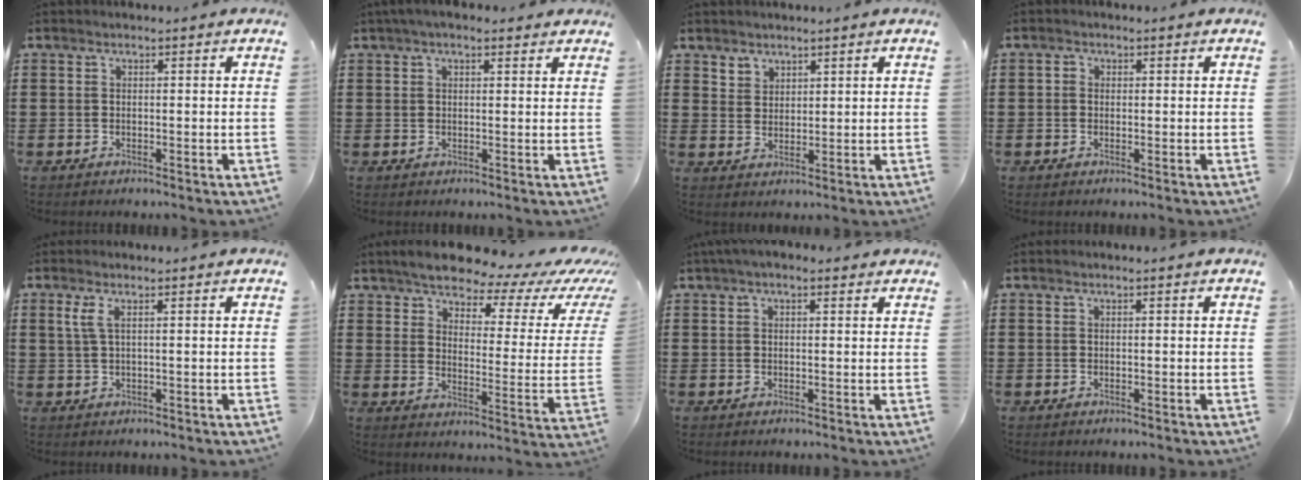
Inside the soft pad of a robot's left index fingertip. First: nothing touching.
{"total": 2.5, "force": [1.7, 0.9, 1.5], "torque": [-0.034, 0.009, 0.030]}
{"total": 2.8, "force": [2.3, 1.5, -0.1], "torque": [-0.005, 0.001, 0.044]}
{"total": 0.9, "force": [-0.1, 0.7, 0.4], "torque": [-0.010, 0.005, -0.002]}
{"total": 2.2, "force": [0.7, 0.4, 2.0], "torque": [-0.050, -0.002, 0.010]}
{"total": 6.8, "force": [6.0, 1.6, 2.6], "torque": [-0.068, -0.043, 0.100]}
{"total": 2.2, "force": [1.3, 1.0, 1.4], "torque": [-0.031, 0.009, 0.023]}
{"total": 0.0}